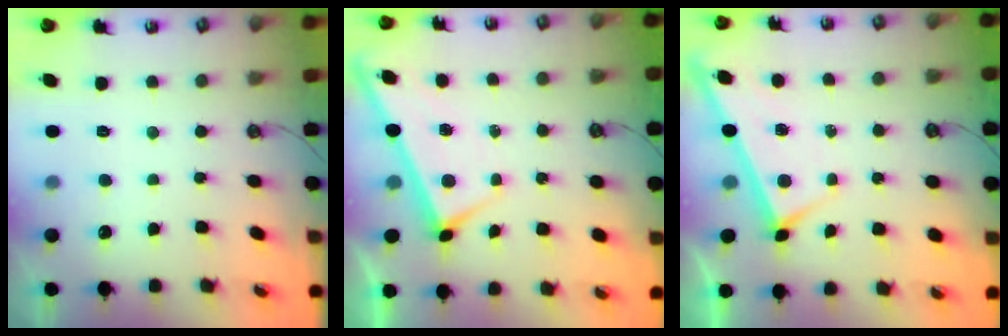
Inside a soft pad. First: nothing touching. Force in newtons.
{"total": 1.9, "press": 1.9, "slide": 0.2}
{"total": 2.9, "press": 2.9, "slide": 0.3}